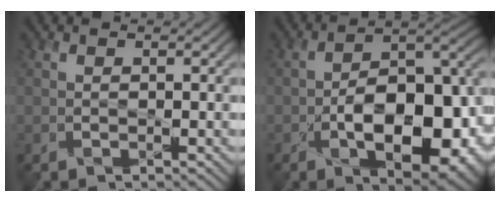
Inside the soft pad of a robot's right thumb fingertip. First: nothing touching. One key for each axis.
{"total": 14.6, "fx": -4.5, "fy": 7.7, "fz": 11.5, "tx": -0.166, "ty": -0.020, "tz": -0.068}